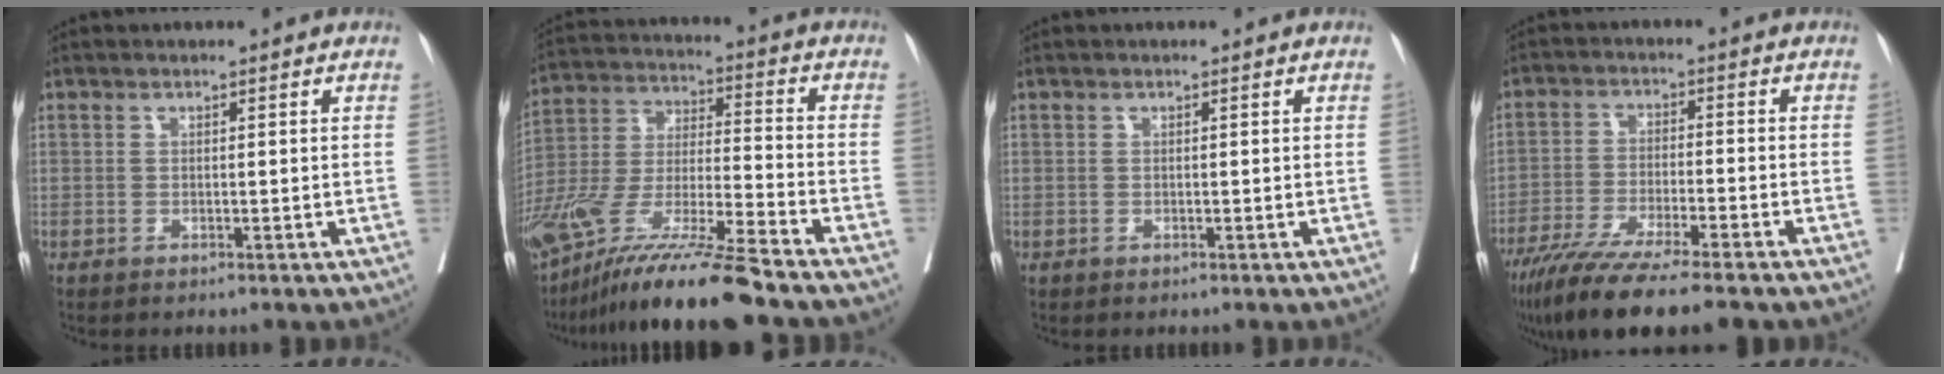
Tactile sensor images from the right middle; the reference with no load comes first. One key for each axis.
{"total": 19.9, "fx": -15.4, "fy": 0.0, "fz": 12.6, "tx": -0.272, "ty": -0.048, "tz": -0.287}
{"total": 0.0}
{"total": 13.7, "fx": -10.7, "fy": 0.9, "fz": 8.5, "tx": -0.148, "ty": -0.040, "tz": -0.174}